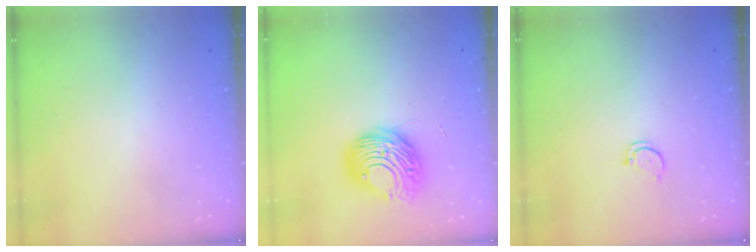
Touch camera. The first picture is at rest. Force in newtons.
{"total": 10.5, "press": 10.5, "slide": 1.3}
{"total": 2.2, "press": 2.2, "slide": 0.2}